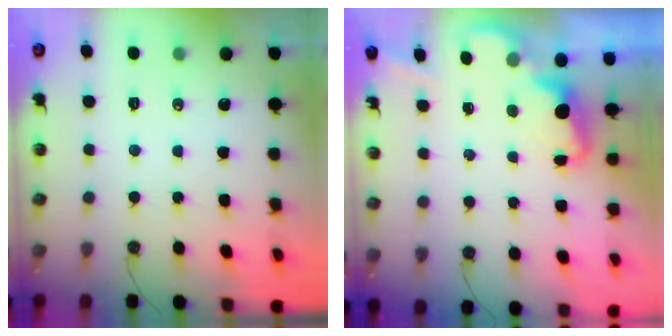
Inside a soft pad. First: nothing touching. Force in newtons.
{"total": 2.0, "press": 1.9, "slide": 0.5}